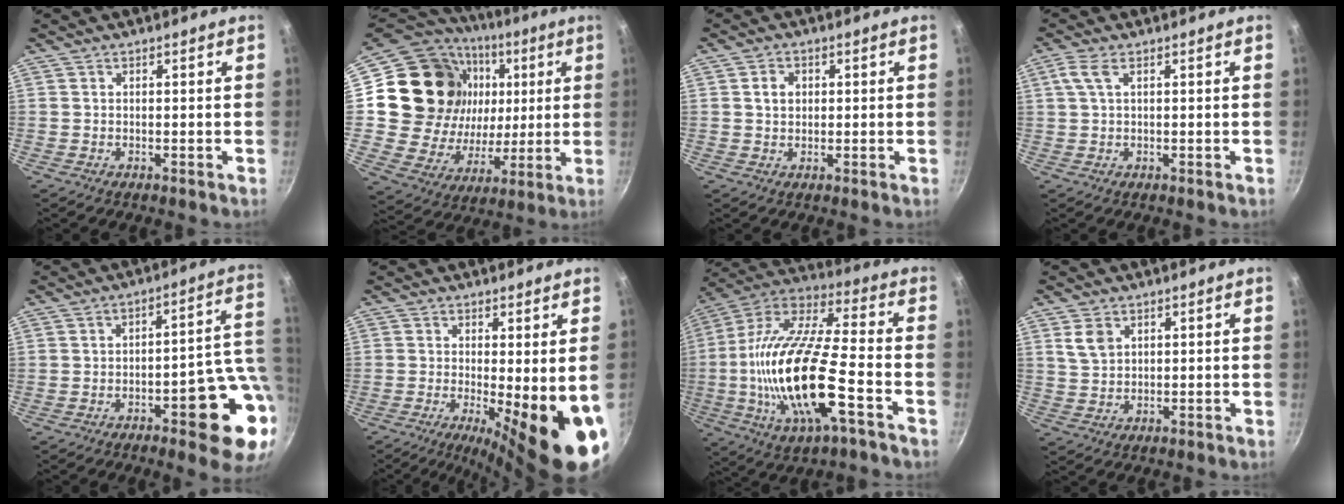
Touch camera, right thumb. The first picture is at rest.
{"total": 26.3, "force": [5.8, 21.6, 13.8], "torque": [-0.224, 0.007, 0.113]}
{"total": 3.3, "force": [0.7, 2.7, 1.8], "torque": [-0.018, 0.004, 0.009]}
{"total": 3.2, "force": [1.2, 1.3, 2.6], "torque": [-0.060, 0.008, 0.025]}
{"total": 15.4, "force": [-3.5, 4.9, 14.1], "torque": [-0.131, 0.022, -0.046]}
{"total": 13.5, "force": [-2.4, 3.2, 12.9], "torque": [-0.156, -0.023, -0.027]}
{"total": 24.3, "force": [-6.0, 7.9, 22.2], "torque": [-0.426, 0.022, -0.124]}
{"total": 4.0, "force": [1.8, 2.8, 2.3], "torque": [-0.032, -0.003, 0.038]}